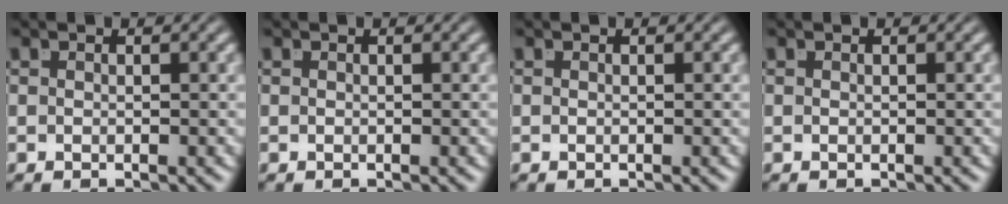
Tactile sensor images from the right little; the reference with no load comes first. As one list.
[{"total": 0.0}, {"total": 0.0}, {"total": 0.0}]